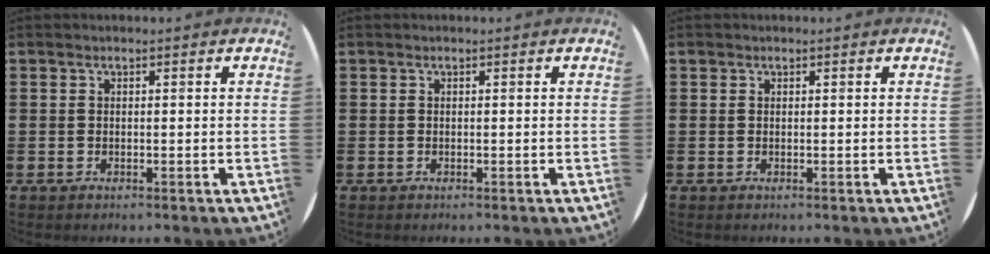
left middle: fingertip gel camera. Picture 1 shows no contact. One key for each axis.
{"total": 0.0}
{"total": 0.0}